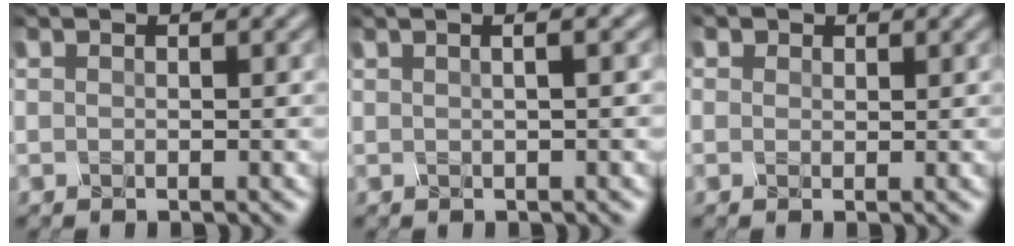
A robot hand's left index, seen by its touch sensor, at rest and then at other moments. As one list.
[{"total": 4.3, "force": [1.7, 2.1, 3.3], "torque": [-0.023, 0.040, 0.006]}, {"total": 1.4, "force": [-0.5, -0.5, -1.2], "torque": [0.013, -0.005, 0.012]}]